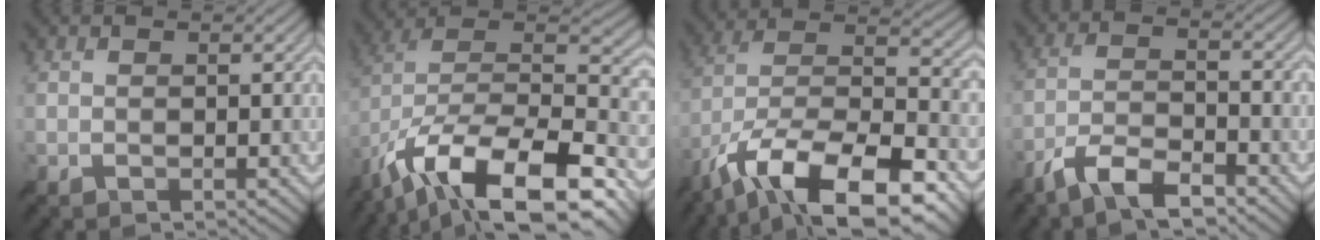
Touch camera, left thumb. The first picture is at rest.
{"total": 19.0, "force": [-9.6, 9.2, 13.5], "torque": [-0.283, -0.024, -0.156]}
{"total": 17.8, "force": [-10.2, 7.7, 12.5], "torque": [-0.258, -0.024, -0.171]}
{"total": 7.3, "force": [-5.4, 1.9, 4.5], "torque": [-0.089, 0.001, -0.110]}